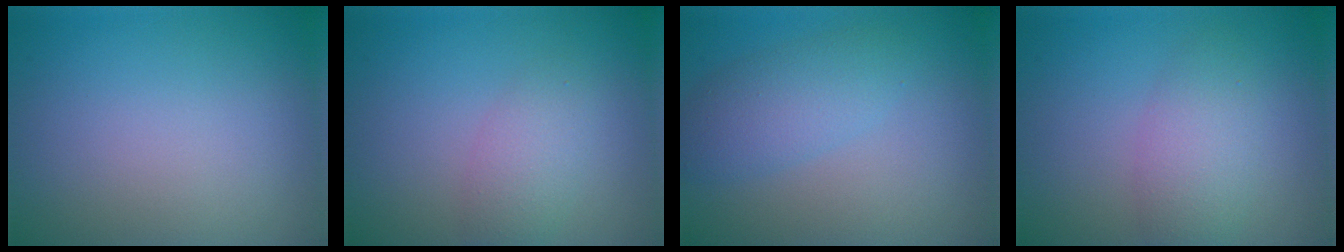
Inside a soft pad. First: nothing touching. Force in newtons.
{"total": 2.3, "press": 2.3, "slide": 0.1}
{"total": 3.3, "press": 3.3, "slide": 0.1}
{"total": 3.2, "press": 3.2, "slide": 0.2}